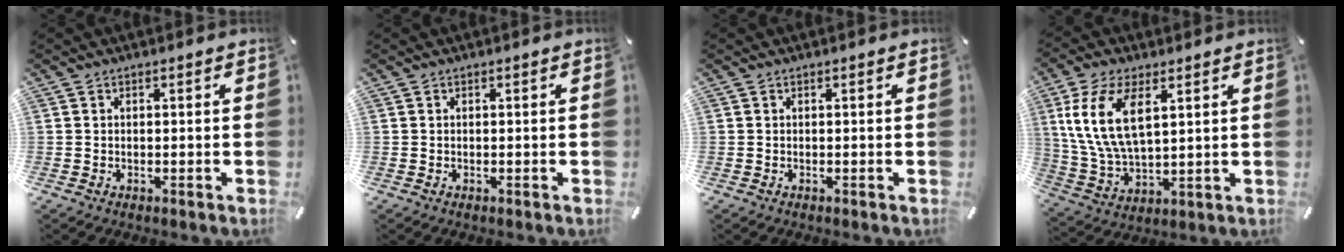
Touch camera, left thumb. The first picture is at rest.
{"total": 0.0}
{"total": 0.0}
{"total": 13.1, "force": [4.8, 6.9, 10.1], "torque": [-0.241, -0.002, 0.083]}